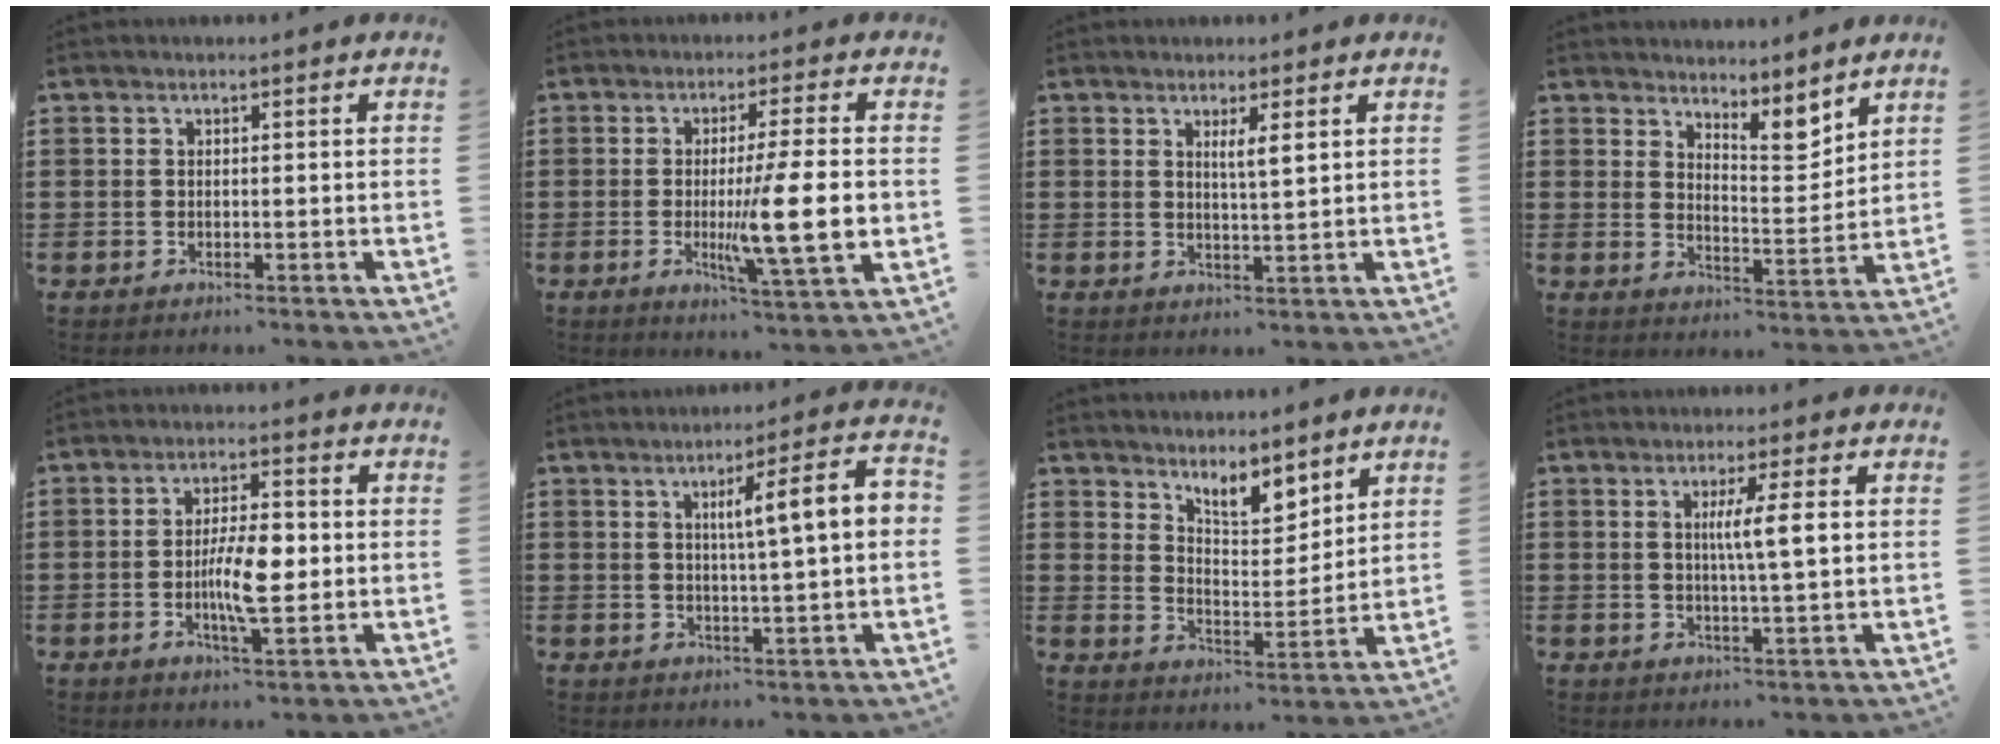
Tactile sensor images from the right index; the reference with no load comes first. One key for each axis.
{"total": 12.0, "fx": -1.1, "fy": 1.6, "fz": 11.8, "tx": -0.196, "ty": -0.018, "tz": -0.021}
{"total": 2.4, "fx": 1.2, "fy": 0.0, "fz": 2.0, "tx": -0.043, "ty": -0.002, "tz": 0.019}
{"total": 5.8, "fx": 5.1, "fy": 1.4, "fz": 2.3, "tx": -0.034, "ty": -0.027, "tz": 0.088}
{"total": 7.8, "fx": -0.9, "fy": 2.4, "fz": 7.4, "tx": -0.141, "ty": 0.000, "tz": -0.019}
{"total": 8.0, "fx": 1.4, "fy": 0.4, "fz": 7.9, "tx": -0.132, "ty": -0.007, "tz": 0.011}
{"total": 6.6, "fx": 5.7, "fy": 1.9, "fz": 2.7, "tx": -0.046, "ty": -0.027, "tz": 0.100}
{"total": 5.3, "fx": 1.0, "fy": 0.0, "fz": 5.2, "tx": -0.099, "ty": -0.002, "tz": 0.011}